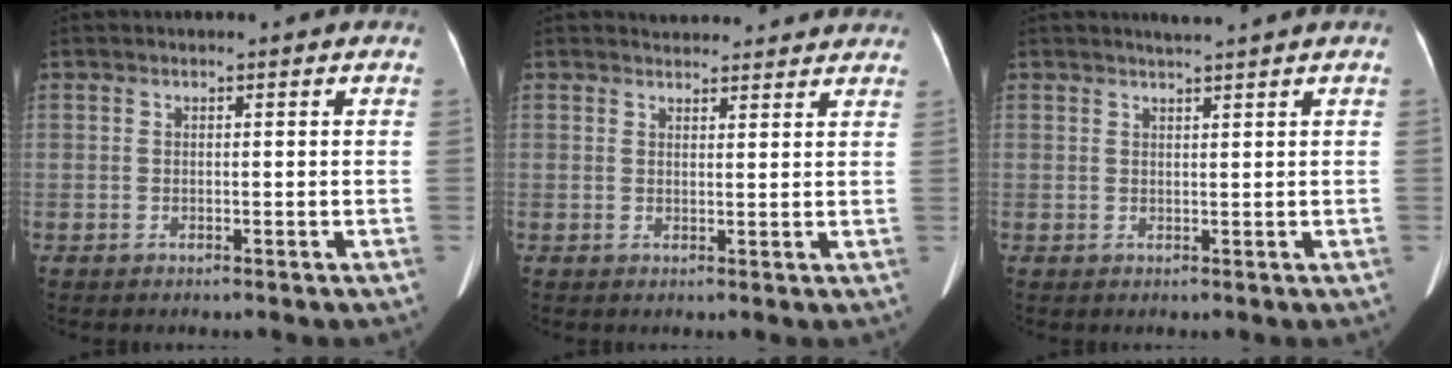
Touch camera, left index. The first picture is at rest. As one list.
[{"total": 7.8, "force": [7.5, 1.9, 1.4], "torque": [-0.005, 0.019, 0.075]}, {"total": 1.6, "force": [1.4, -0.7, 0.4], "torque": [-0.006, -0.001, 0.030]}]